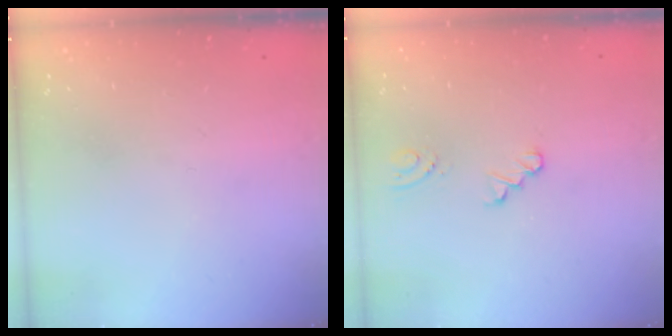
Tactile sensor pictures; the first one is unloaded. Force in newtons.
{"total": 0.0}